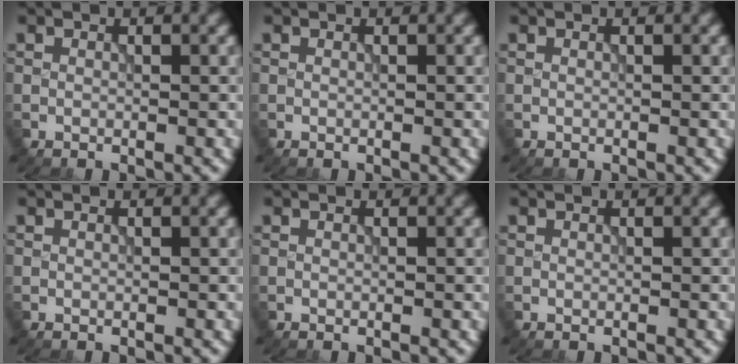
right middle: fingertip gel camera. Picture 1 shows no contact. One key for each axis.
{"total": 0.0}
{"total": 0.0}
{"total": 0.0}
{"total": 0.0}
{"total": 0.0}